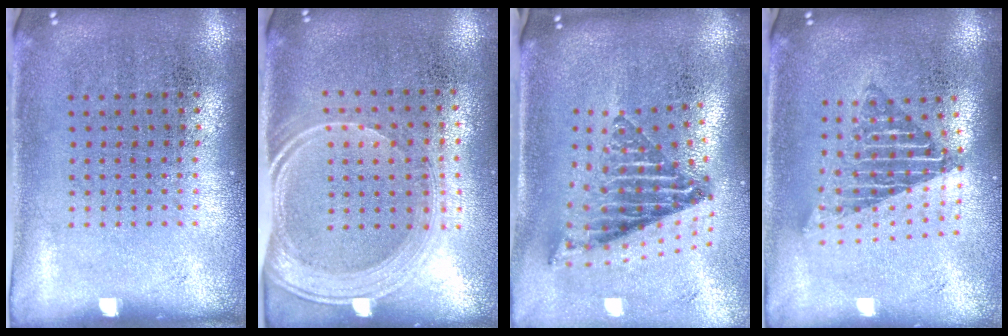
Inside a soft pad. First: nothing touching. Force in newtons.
{"total": 1.9, "press": 1.6, "slide": 1.1}
{"total": 2.2, "press": 1.5, "slide": 1.6}
{"total": 1.6, "press": 1.3, "slide": 0.9}